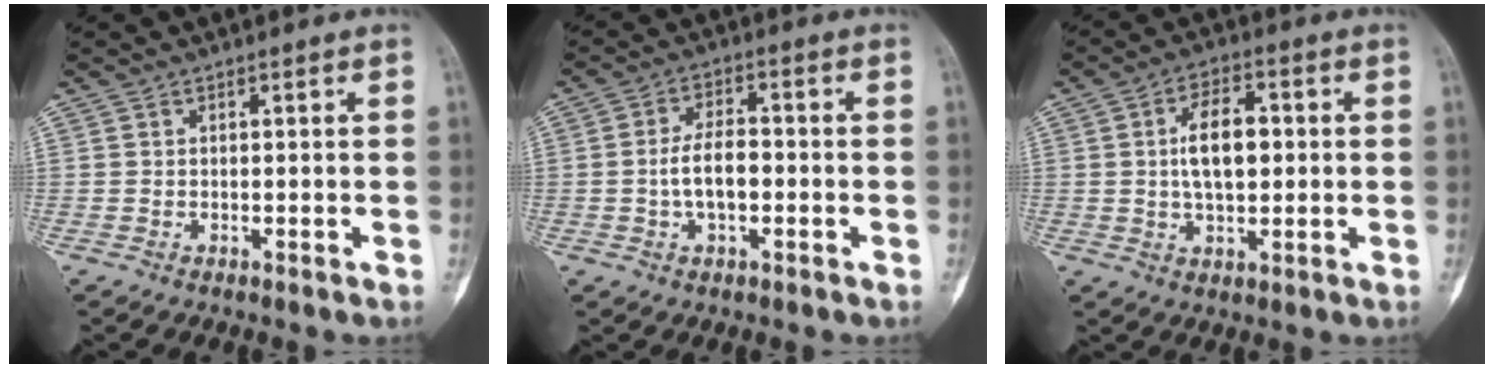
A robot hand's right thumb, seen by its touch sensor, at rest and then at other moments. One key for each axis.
{"total": 6.8, "fx": -1.1, "fy": 3.5, "fz": 5.7, "tx": -0.103, "ty": 0.017, "tz": -0.023}
{"total": 9.8, "fx": 0.9, "fy": 5.2, "fz": 8.3, "tx": -0.128, "ty": 0.006, "tz": 0.015}